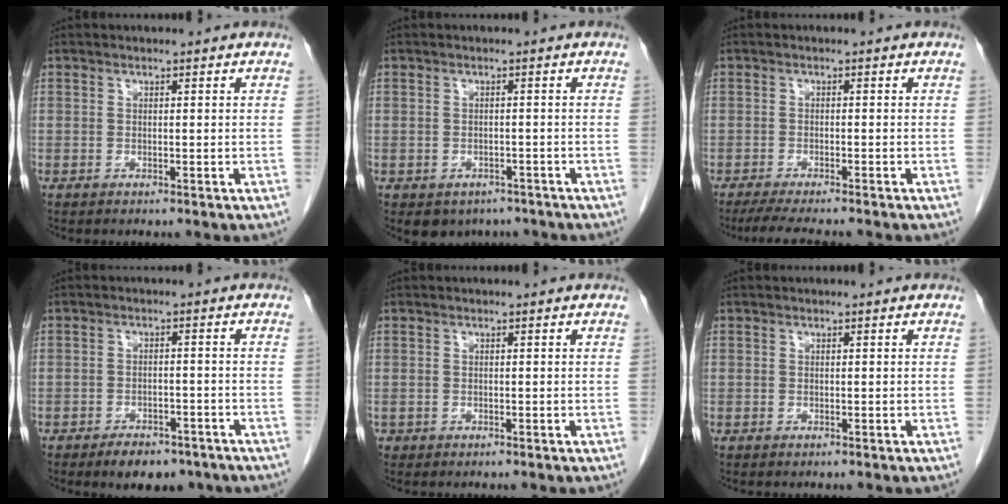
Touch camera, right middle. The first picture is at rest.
{"total": 5.0, "force": [-3.8, 3.1, 0.8], "torque": [0.003, 0.010, -0.048]}
{"total": 6.8, "force": [-5.8, 0.4, 3.4], "torque": [-0.049, -0.017, -0.093]}
{"total": 6.4, "force": [-4.9, 2.9, 2.9], "torque": [-0.037, 0.002, -0.067]}
{"total": 0.0}
{"total": 0.0}